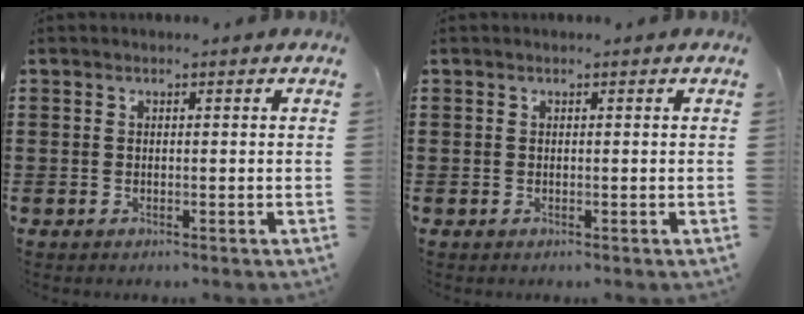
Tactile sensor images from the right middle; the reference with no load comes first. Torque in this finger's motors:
{"motor_torque": [0.00, 0.00, 0.00, 0.00]}